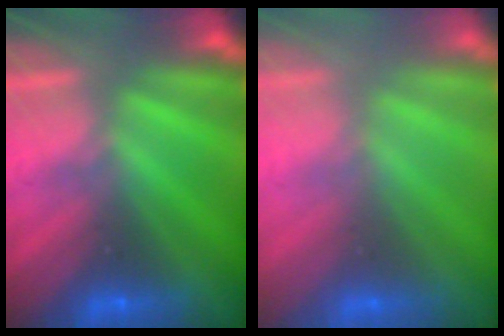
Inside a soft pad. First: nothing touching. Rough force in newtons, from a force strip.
{"total": 2.7}